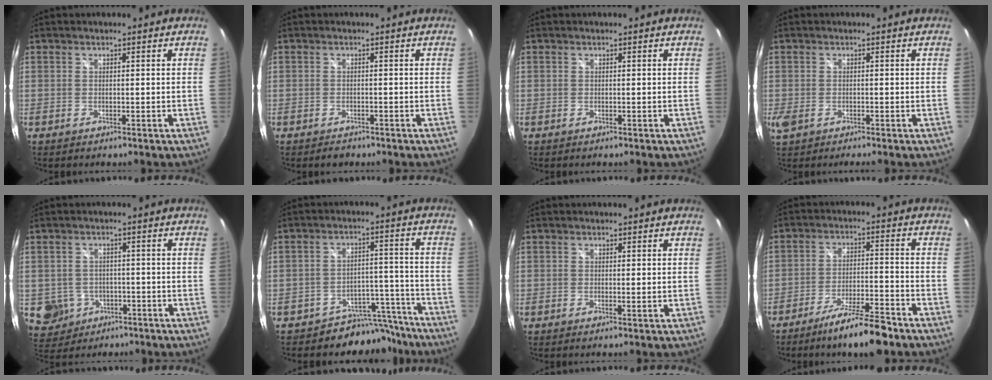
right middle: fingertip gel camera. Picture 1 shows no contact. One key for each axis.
{"total": 1.9, "fx": -1.4, "fy": 1.1, "fz": 0.5, "tx": -0.012, "ty": -0.004, "tz": -0.020}
{"total": 0.0}
{"total": 2.4, "fx": -1.1, "fy": 1.2, "fz": 1.7, "tx": -0.037, "ty": -0.010, "tz": -0.020}
{"total": 7.8, "fx": -2.6, "fy": 7.1, "fz": 2.1, "tx": -0.065, "ty": 0.002, "tz": -0.020}
{"total": 9.3, "fx": -8.2, "fy": 4.4, "fz": 0.2, "tx": 0.007, "ty": 0.044, "tz": -0.106}
{"total": 0.6, "fx": 0.3, "fy": -0.3, "fz": 0.5, "tx": -0.008, "ty": -0.003, "tz": 0.003}
{"total": 10.9, "fx": -8.7, "fy": 1.2, "fz": 6.4, "tx": -0.123, "ty": -0.009, "tz": -0.141}